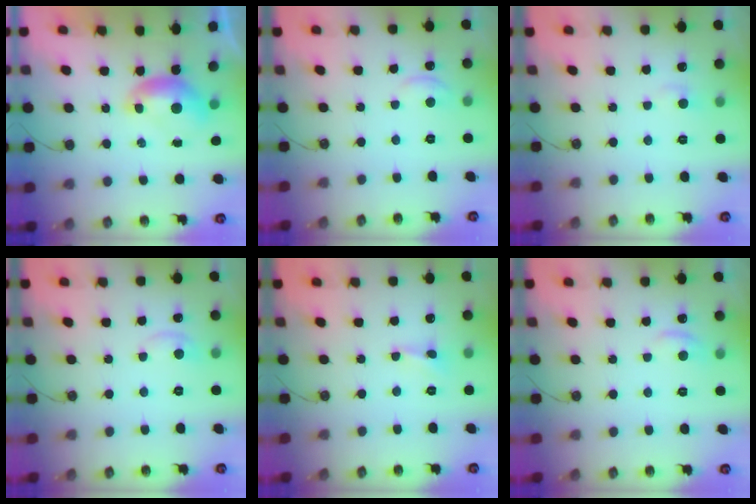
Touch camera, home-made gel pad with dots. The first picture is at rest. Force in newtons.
{"total": 2.6, "press": 2.6, "slide": 0.1}
{"total": 0.9, "press": 0.5, "slide": 0.8}
{"total": 1.2, "press": 0.9, "slide": 0.8}
{"total": 1.3, "press": 1.2, "slide": 0.5}
{"total": 2.1, "press": 2.0, "slide": 0.8}